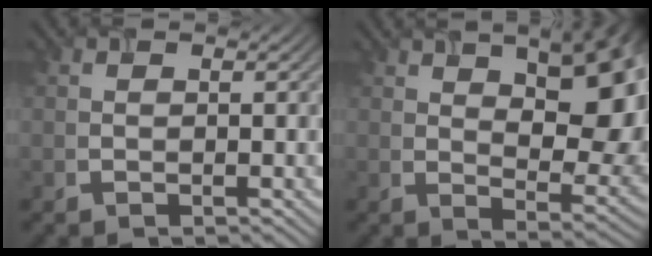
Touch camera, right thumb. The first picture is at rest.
{"total": 15.3, "force": [5.7, 7.6, 12.0], "torque": [-0.160, 0.008, 0.089]}